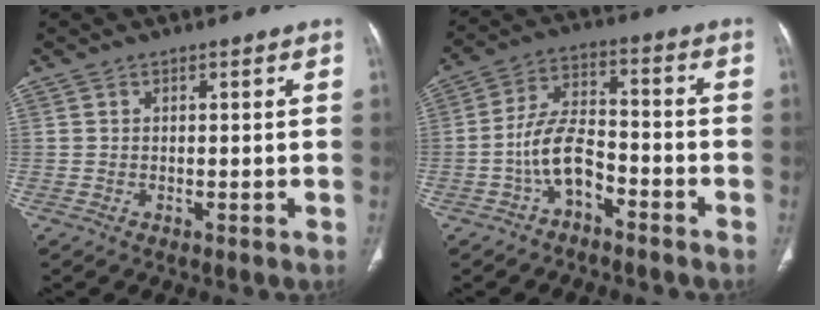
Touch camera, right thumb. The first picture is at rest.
{"total": 8.5, "force": [-4.0, 4.6, 5.9], "torque": [-0.101, 0.046, -0.079]}